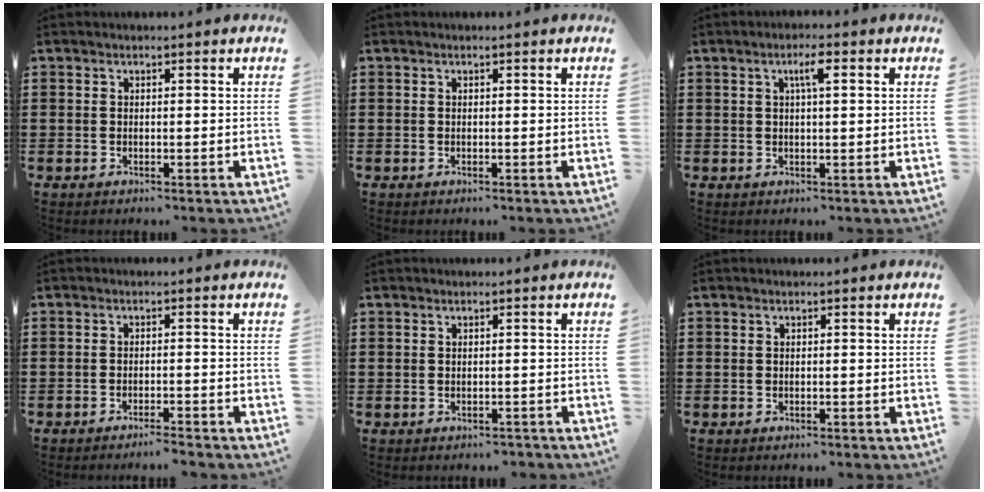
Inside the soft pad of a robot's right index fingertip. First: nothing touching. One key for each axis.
{"total": 0.0}
{"total": 3.2, "fx": 1.1, "fy": 0.6, "fz": 3.0, "tx": -0.061, "ty": 0.008, "tz": 0.015}
{"total": 1.7, "fx": -1.6, "fy": -0.4, "fz": 0.6, "tx": -0.013, "ty": -0.003, "tz": -0.029}
{"total": 0.6, "fx": -0.4, "fy": 0.5, "fz": 0.0, "tx": -0.002, "ty": 0.003, "tz": -0.009}
{"total": 0.0}